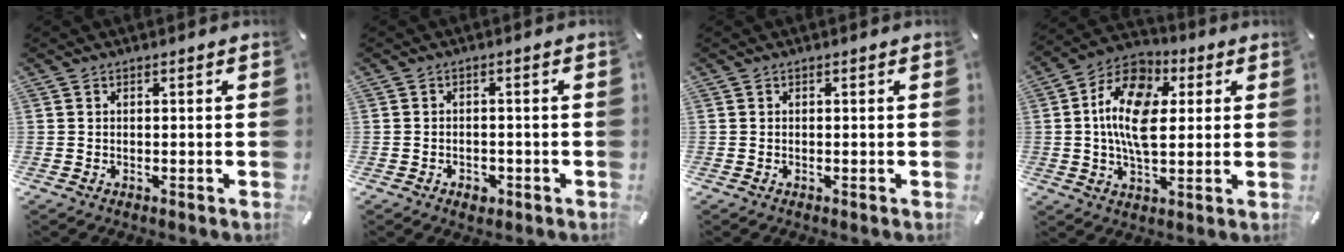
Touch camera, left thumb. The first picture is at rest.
{"total": 2.3, "force": [-1.2, 1.7, 1.1], "torque": [-0.021, 0.005, -0.023]}
{"total": 0.0}
{"total": 15.2, "force": [2.1, 9.7, 11.5], "torque": [-0.234, 0.006, 0.031]}